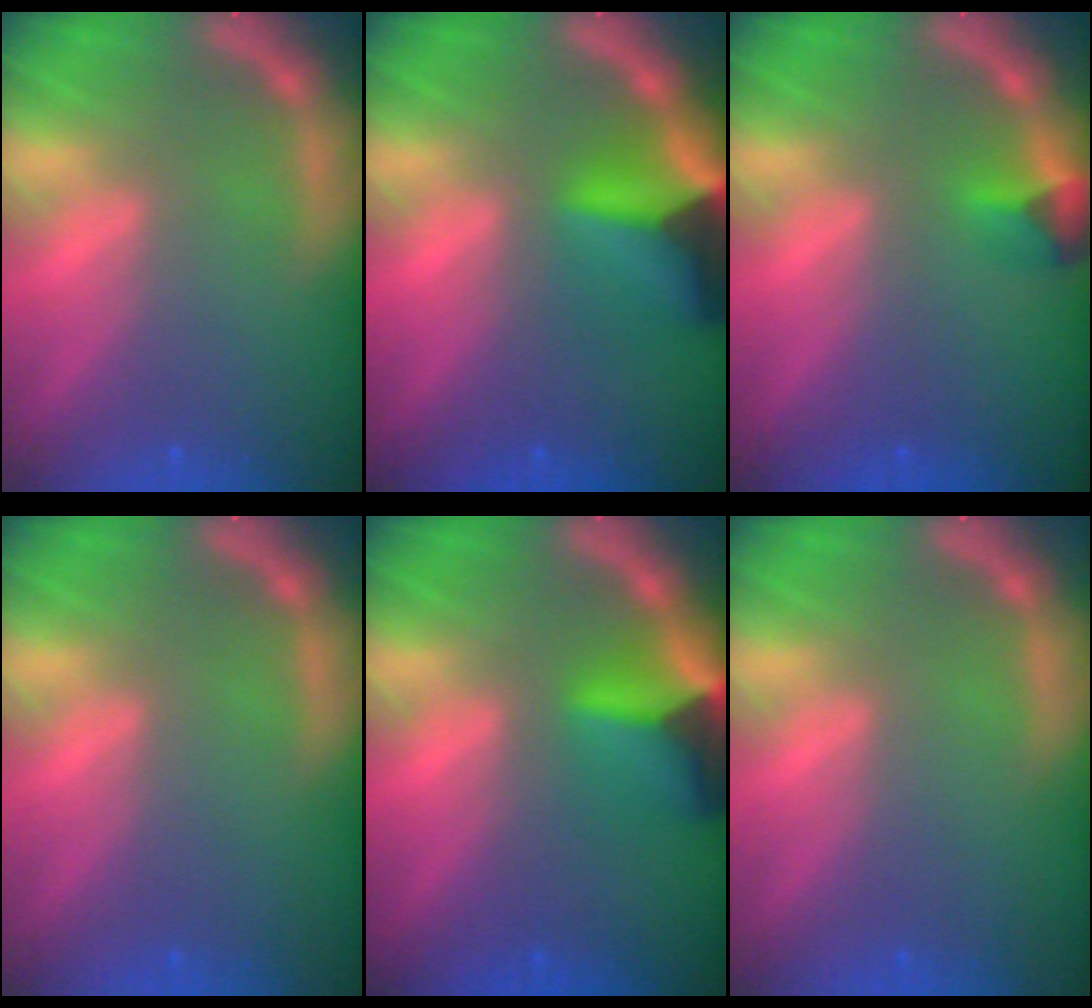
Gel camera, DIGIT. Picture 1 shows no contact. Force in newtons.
{"total": 7.9}
{"total": 1.9}
{"total": 0.0}
{"total": 6.4}
{"total": 0.0}